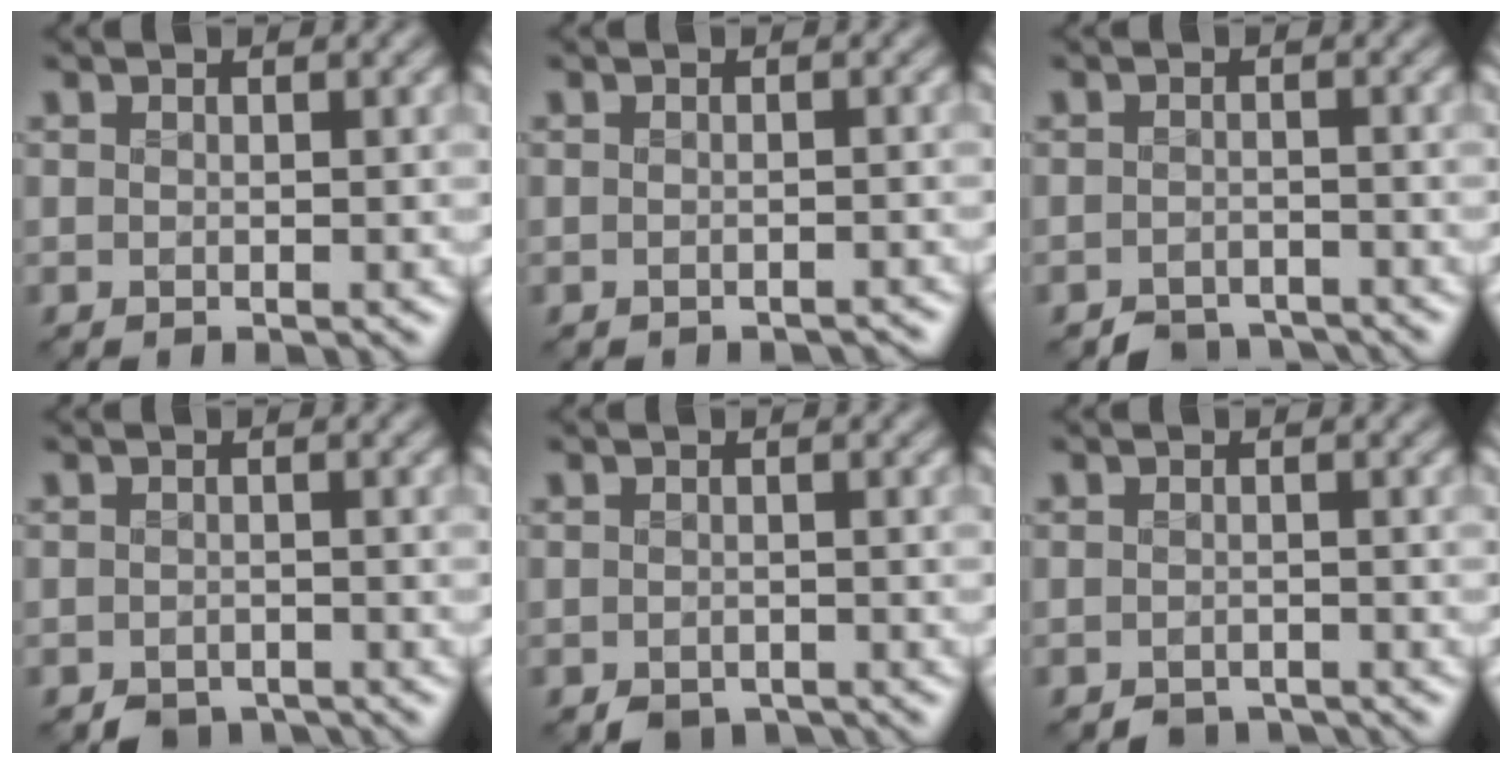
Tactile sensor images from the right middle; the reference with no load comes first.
{"total": 0.8, "force": [-0.8, 0.2, 0.0], "torque": [-0.001, -0.007, -0.012]}
{"total": 2.7, "force": [-2.6, 0.6, 0.0], "torque": [0.004, -0.002, -0.043]}
{"total": 2.2, "force": [-2.0, 0.7, 0.2], "torque": [-0.002, -0.008, -0.032]}
{"total": 2.0, "force": [-1.8, 0.8, 0.4], "torque": [-0.009, -0.008, -0.026]}
{"total": 1.9, "force": [-1.8, 0.4, 0.0], "torque": [0.001, -0.005, -0.029]}